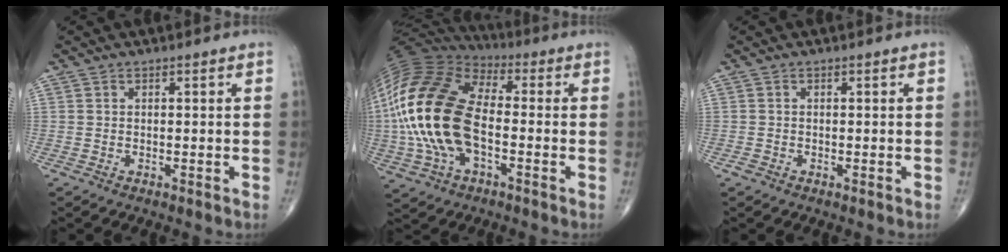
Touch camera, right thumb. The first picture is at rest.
{"total": 22.9, "force": [-2.3, 12.7, 18.9], "torque": [-0.406, 0.018, -0.046]}
{"total": 0.6, "force": [-0.4, 0.5, 0.2], "torque": [0.000, 0.002, -0.009]}